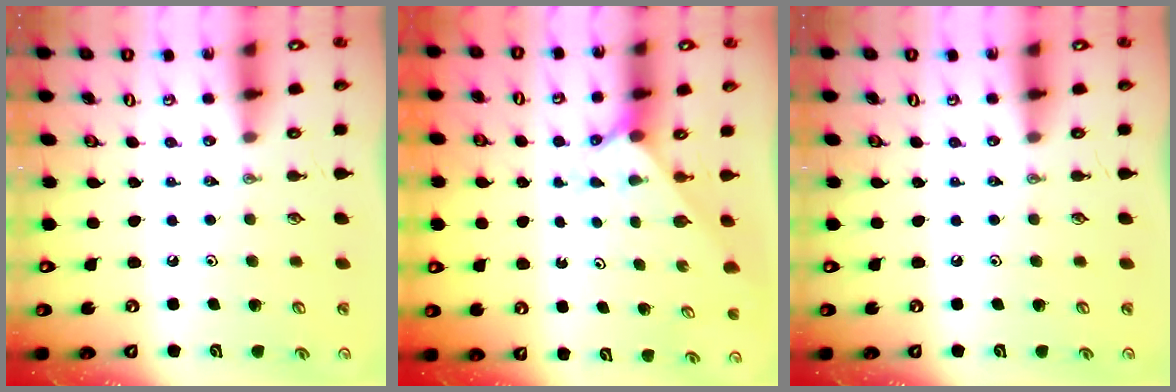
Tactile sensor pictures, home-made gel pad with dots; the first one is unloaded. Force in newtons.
{"total": 2.0, "press": 2.0, "slide": 0.2}
{"total": 0.0}